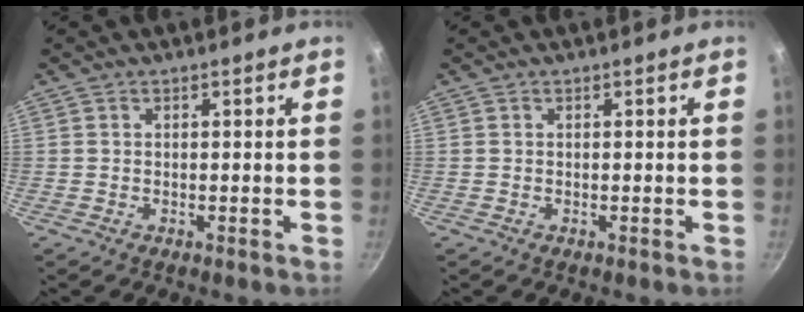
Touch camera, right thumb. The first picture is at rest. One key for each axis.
{"total": 0.0}